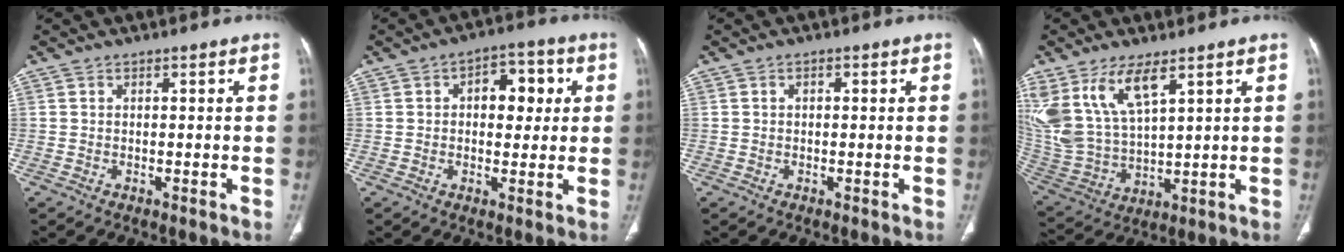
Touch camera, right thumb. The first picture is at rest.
{"total": 8.5, "force": [1.8, 5.3, 6.4], "torque": [-0.051, 0.011, 0.023]}
{"total": 0.7, "force": [0.1, 0.5, 0.5], "torque": [-0.007, 0.001, 0.001]}
{"total": 14.9, "force": [8.1, 6.4, 10.8], "torque": [-0.224, -0.028, 0.182]}